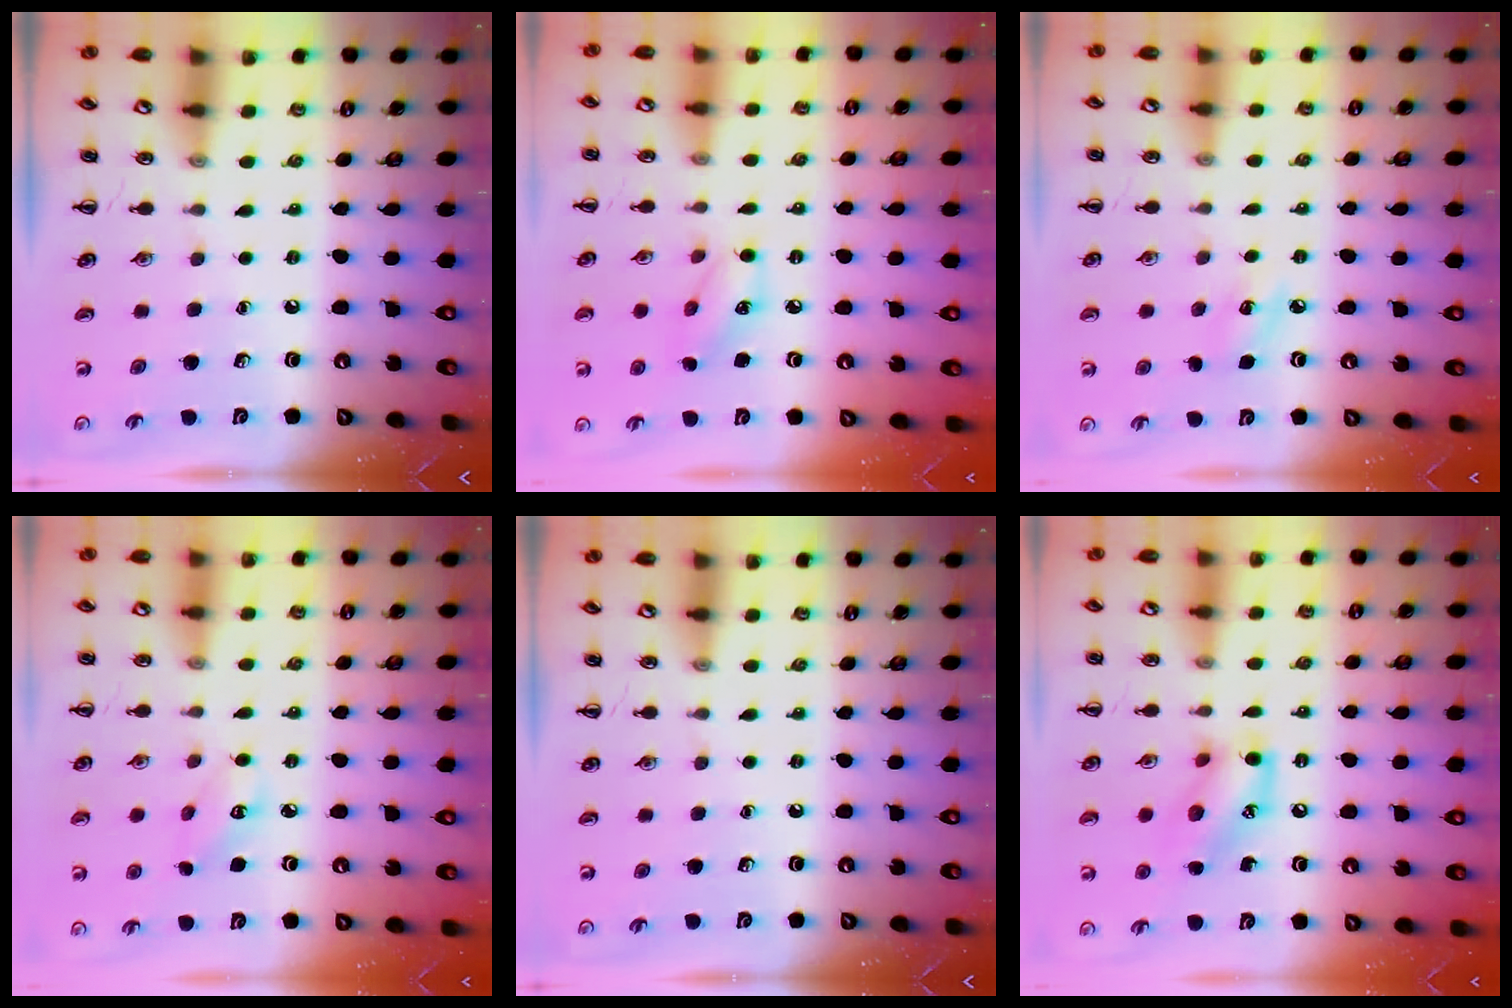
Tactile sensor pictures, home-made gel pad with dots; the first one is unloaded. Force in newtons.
{"total": 6.5, "press": 6.5, "slide": 0.9}
{"total": 6.0, "press": 5.7, "slide": 1.6}
{"total": 3.0, "press": 2.9, "slide": 0.7}
{"total": 0.0}
{"total": 12.2, "press": 12.1, "slide": 1.6}